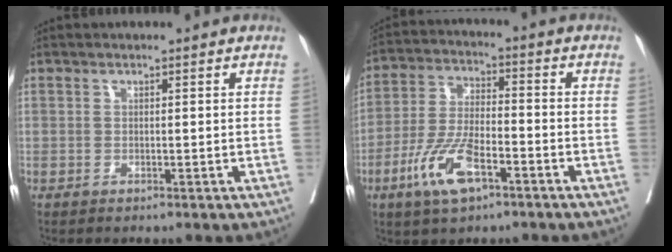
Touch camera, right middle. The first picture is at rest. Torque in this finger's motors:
{"motor_torque": [1.10, -1.04, 0.28, 0.11]}